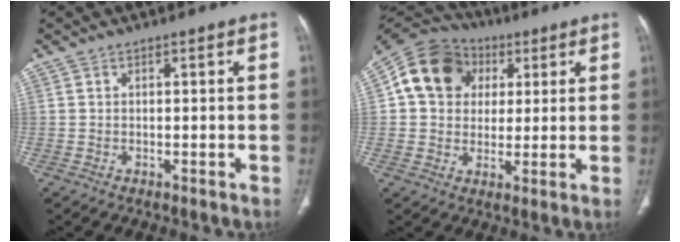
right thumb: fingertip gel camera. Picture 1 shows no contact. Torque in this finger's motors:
{"motor_torque": [0.50, 2.34, 0.60, -0.43, 0.10]}